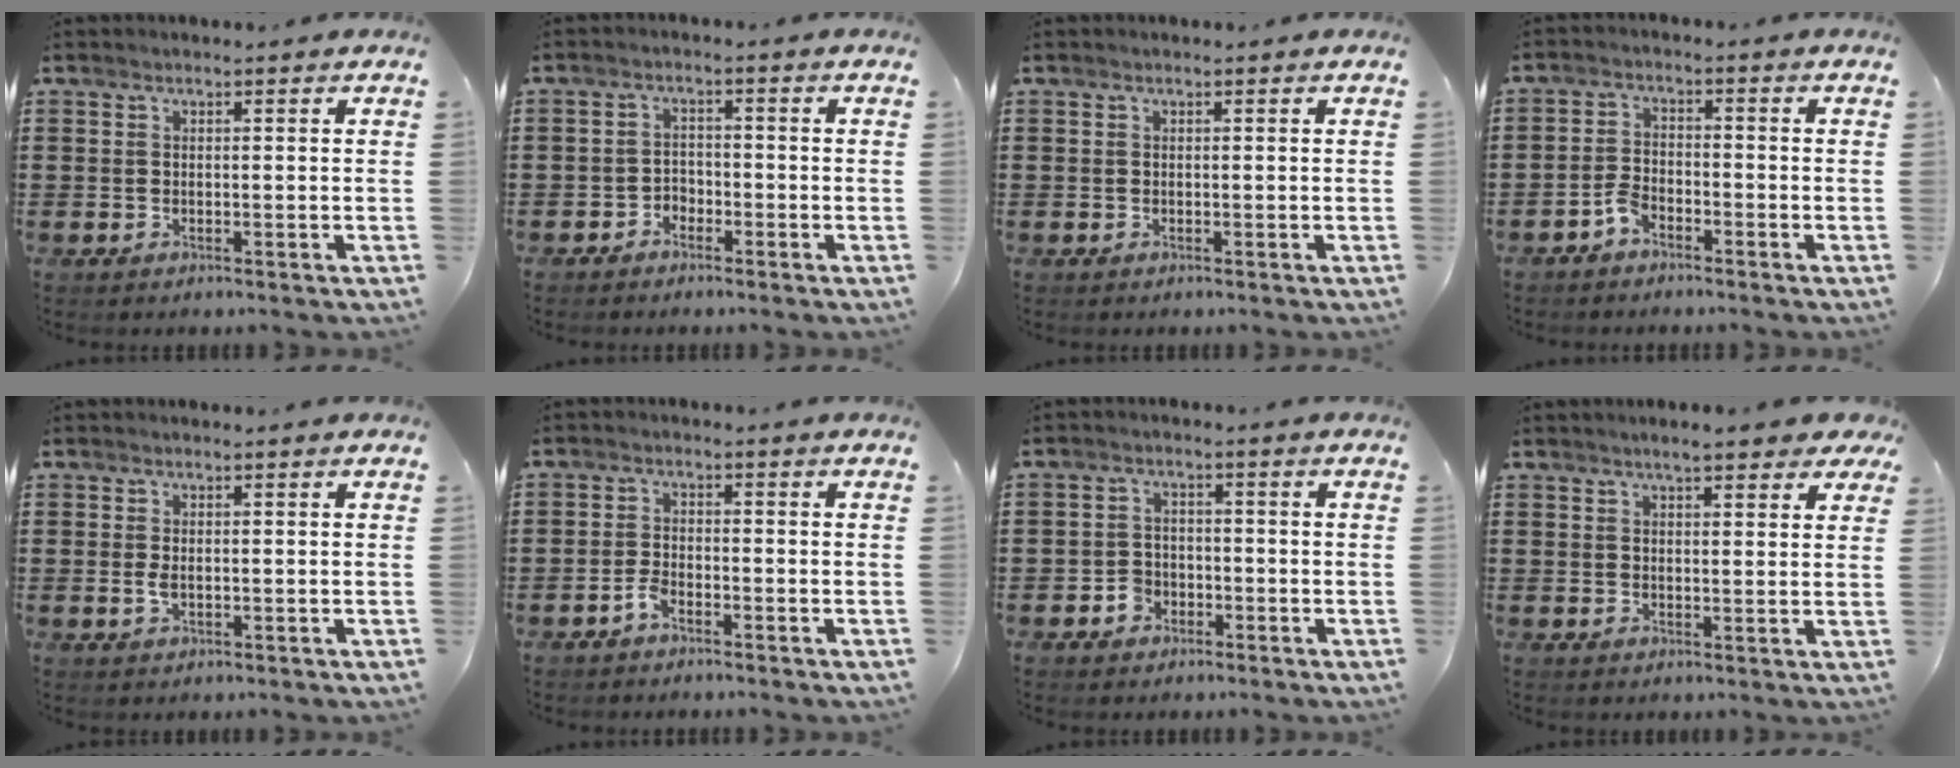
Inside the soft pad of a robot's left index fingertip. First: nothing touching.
{"total": 2.1, "force": [-1.9, 0.9, 0.0], "torque": [-0.010, 0.001, -0.044]}
{"total": 0.0}
{"total": 2.8, "force": [-2.2, 1.2, 1.2], "torque": [-0.034, 0.005, -0.046]}
{"total": 1.6, "force": [0.0, 0.6, 1.5], "torque": [-0.036, -0.002, -0.003]}
{"total": 2.3, "force": [-1.7, 0.7, 1.4], "torque": [-0.035, 0.002, -0.034]}
{"total": 2.7, "force": [-1.6, 2.1, 0.7], "torque": [-0.019, 0.004, -0.035]}
{"total": 4.5, "force": [3.6, 0.7, 2.6], "torque": [-0.051, -0.003, 0.062]}